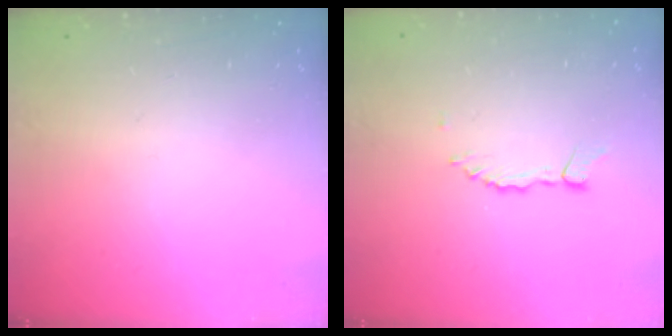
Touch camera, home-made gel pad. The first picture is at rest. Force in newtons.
{"total": 1.3, "press": 1.3, "slide": 0.1}